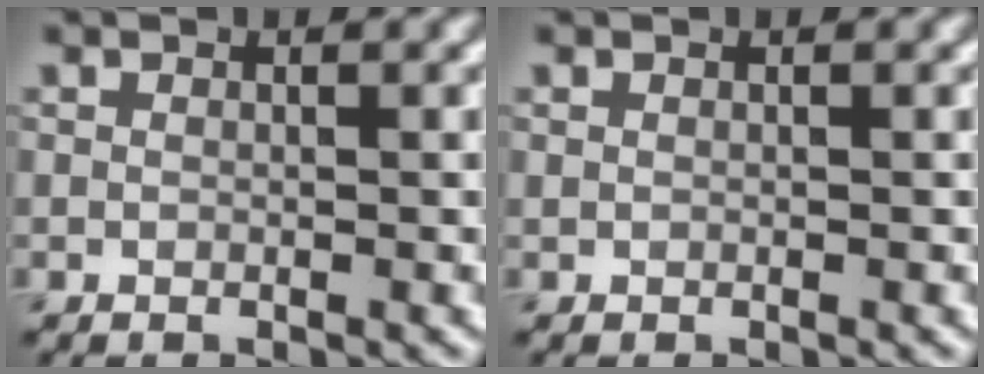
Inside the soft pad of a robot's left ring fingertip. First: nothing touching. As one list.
[{"total": 0.0}]